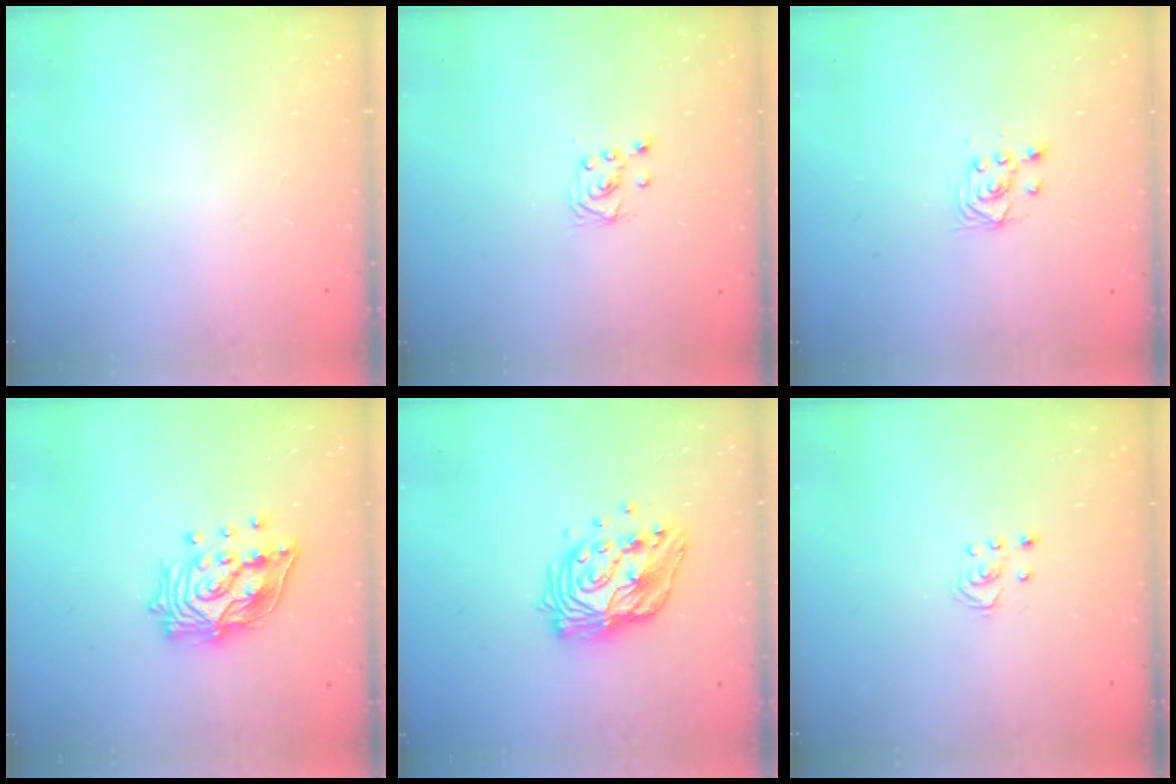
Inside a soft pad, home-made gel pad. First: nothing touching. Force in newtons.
{"total": 2.0, "press": 2.0, "slide": 0.2}
{"total": 2.9, "press": 2.7, "slide": 1.0}
{"total": 16.3, "press": 16.2, "slide": 2.1}
{"total": 14.7, "press": 14.6, "slide": 1.2}
{"total": 2.5, "press": 2.5, "slide": 0.2}